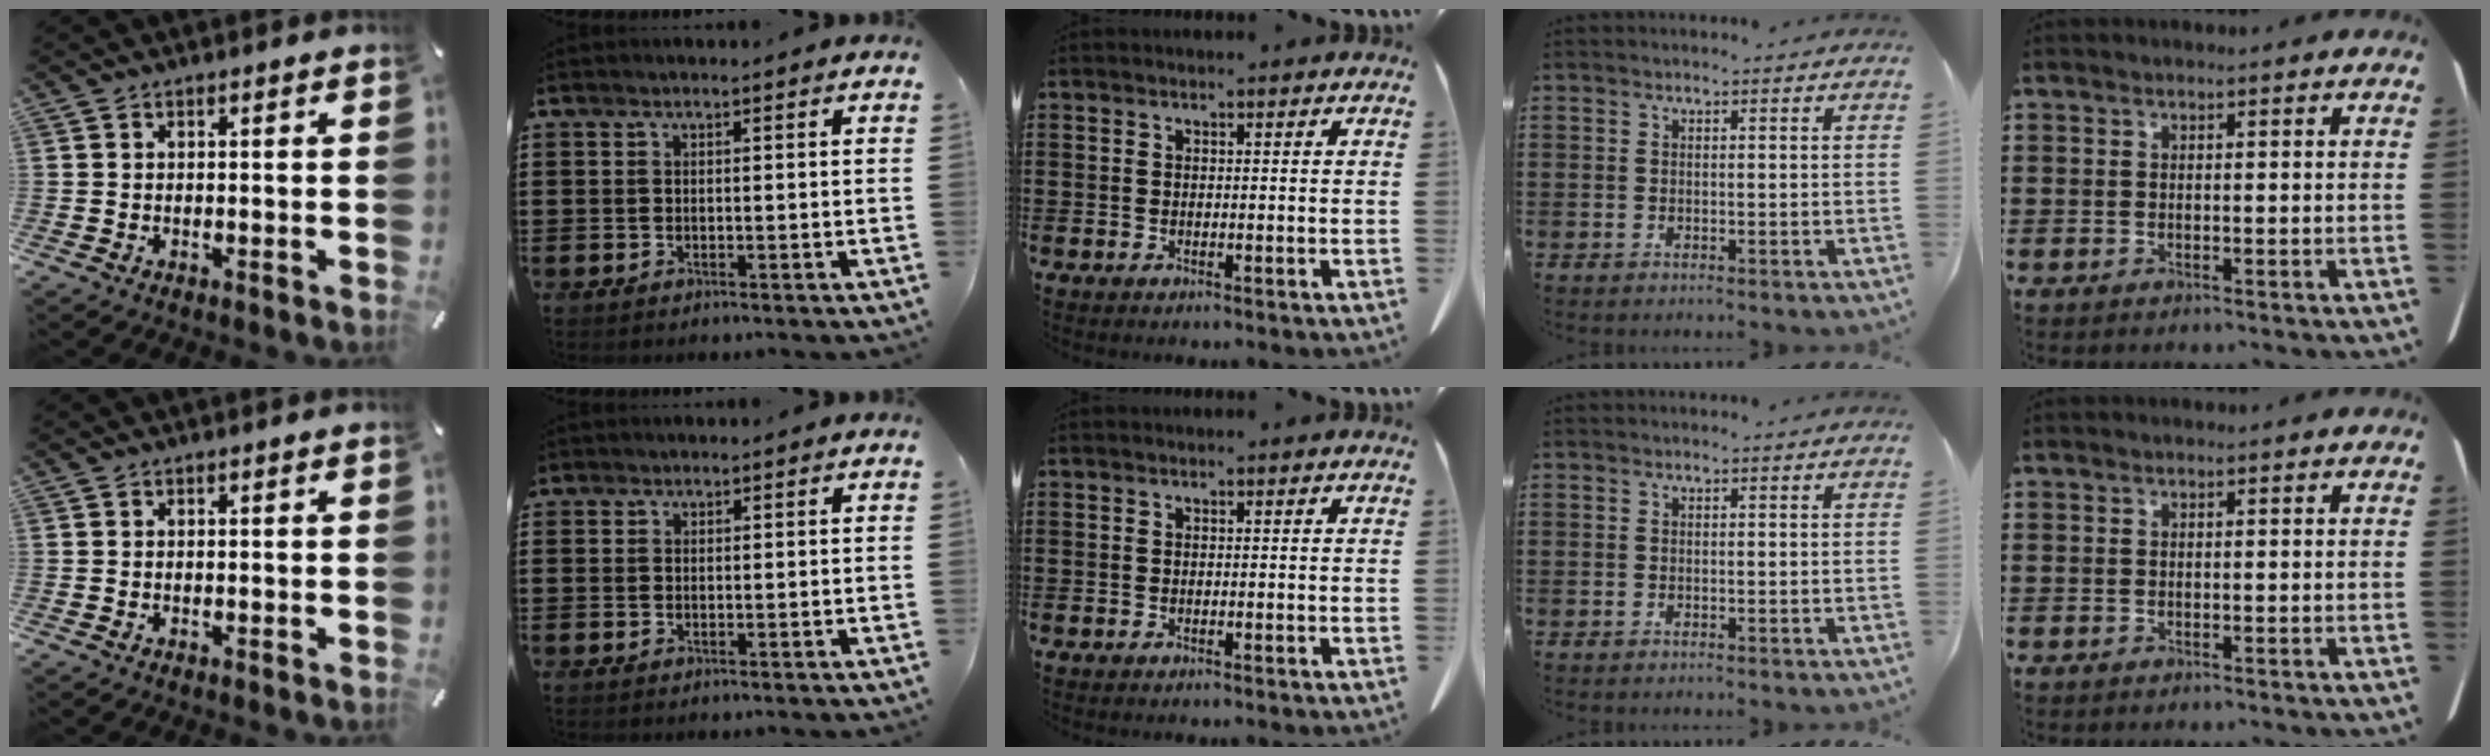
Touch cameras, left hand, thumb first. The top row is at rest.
{"index": {"total": 0.6, "force": [0.5, 0.3, 0.1], "torque": [-0.005, 0.001, 0.010]}}